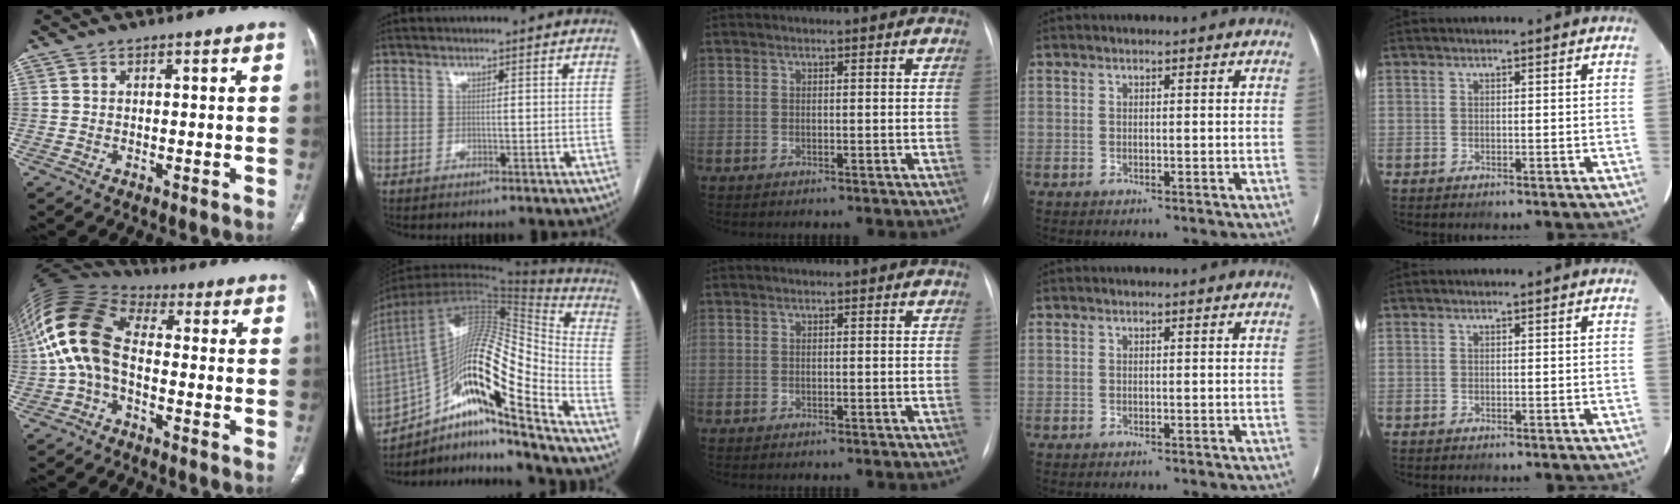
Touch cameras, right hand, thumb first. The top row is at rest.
{"thumb": {"total": 15.0, "force": [-0.9, 9.1, 11.8], "torque": [-0.244, 0.038, -0.029]}, "index": {"total": 24.4, "force": [-12.9, 3.4, 20.4], "torque": [-0.356, 0.017, -0.223]}}